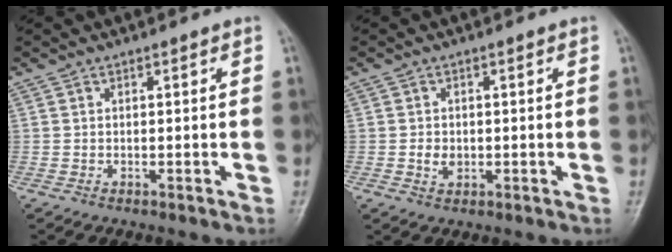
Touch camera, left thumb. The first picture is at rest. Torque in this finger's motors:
{"motor_torque": [-0.06, 0.09, 0.07, 0.01, 0.00]}